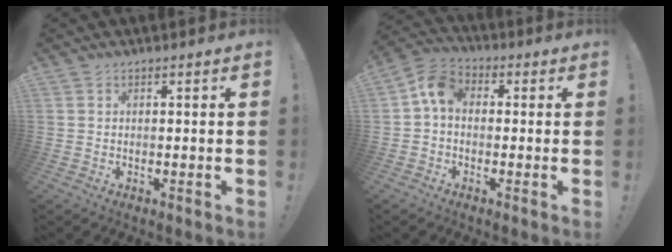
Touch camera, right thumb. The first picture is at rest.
{"total": 7.4, "force": [0.6, 5.3, 5.2], "torque": [-0.103, 0.010, 0.015]}